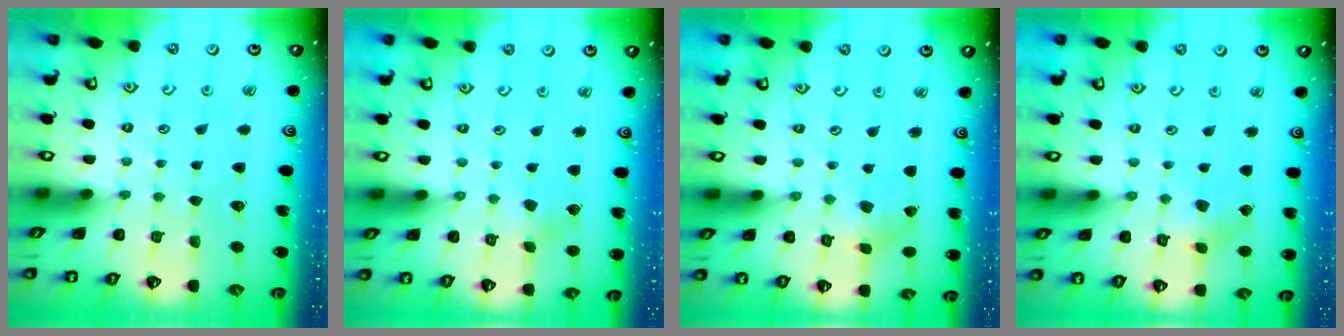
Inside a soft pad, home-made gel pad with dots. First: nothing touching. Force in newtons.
{"total": 2.3, "press": 2.3, "slide": 0.3}
{"total": 2.0, "press": 2.0, "slide": 0.2}
{"total": 3.4, "press": 3.3, "slide": 0.4}